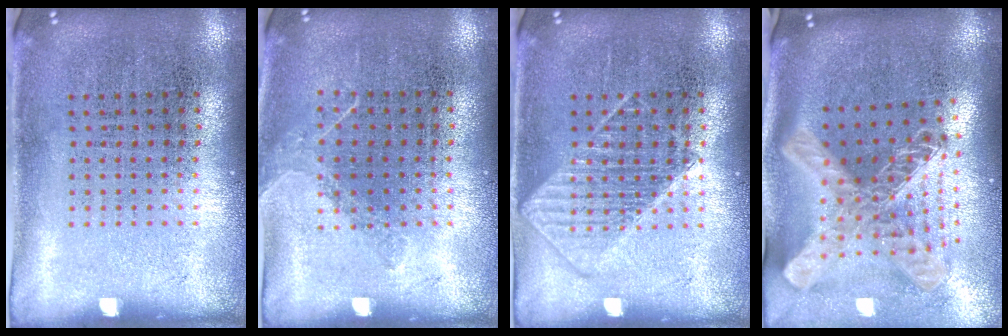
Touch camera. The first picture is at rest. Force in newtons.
{"total": 1.0, "press": 0.9, "slide": 0.5}
{"total": 2.0, "press": 2.0, "slide": 0.5}
{"total": 3.0, "press": 2.1, "slide": 2.1}